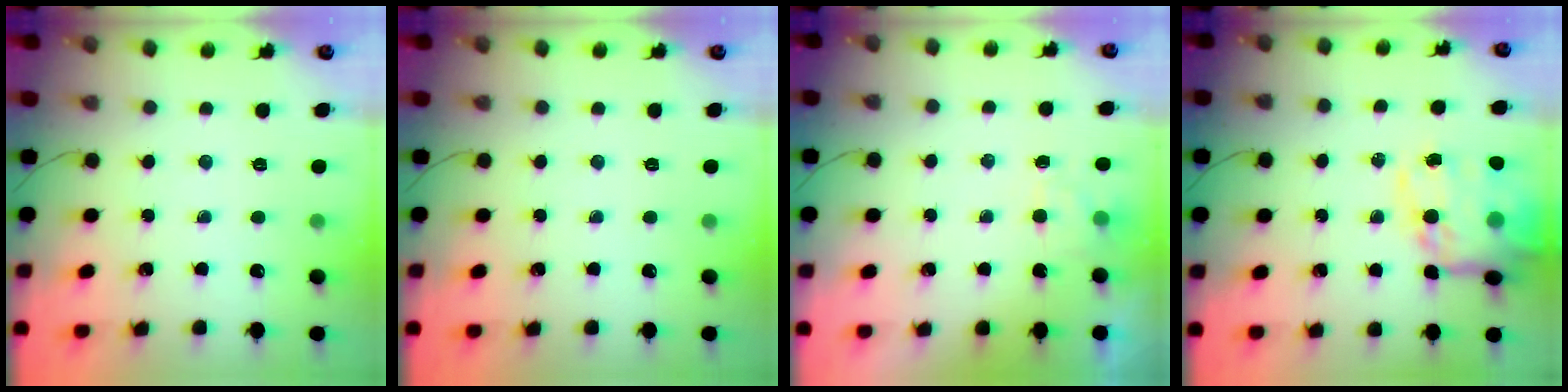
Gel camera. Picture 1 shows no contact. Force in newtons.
{"total": 0.0}
{"total": 2.0, "press": 1.4, "slide": 1.3}
{"total": 21.1, "press": 20.5, "slide": 4.9}